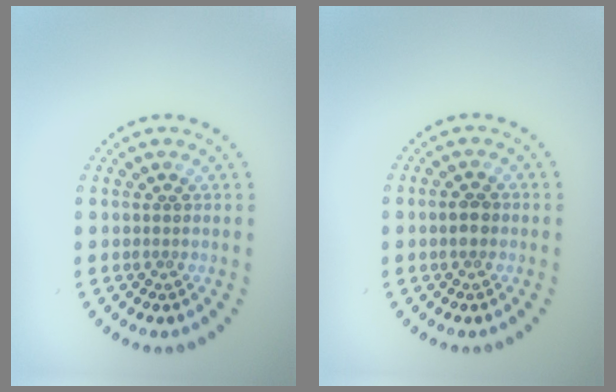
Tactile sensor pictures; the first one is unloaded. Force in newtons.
{"total": 1.5, "press": 1.5, "slide": 0.0}